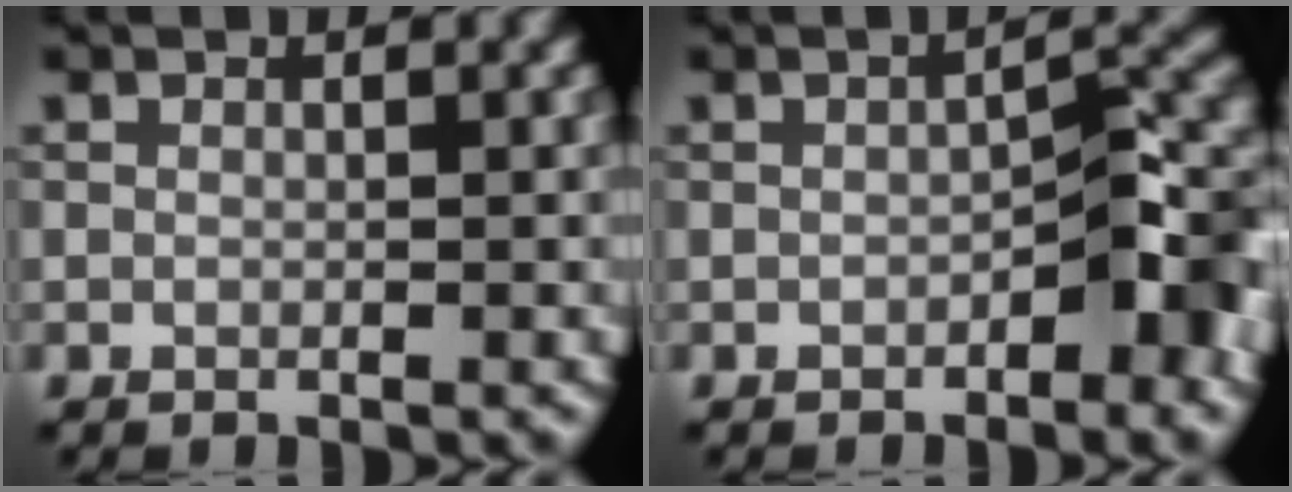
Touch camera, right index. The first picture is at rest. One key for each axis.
{"total": 4.3, "fx": -1.6, "fy": 1.3, "fz": 3.7, "tx": -0.045, "ty": 0.018, "tz": -0.028}